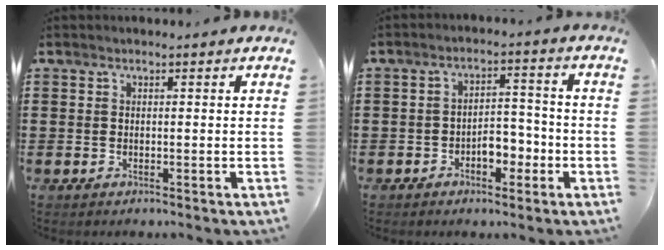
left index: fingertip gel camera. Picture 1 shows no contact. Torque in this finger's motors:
{"motor_torque": [0.77, 0.48, 0.14, 0.05]}